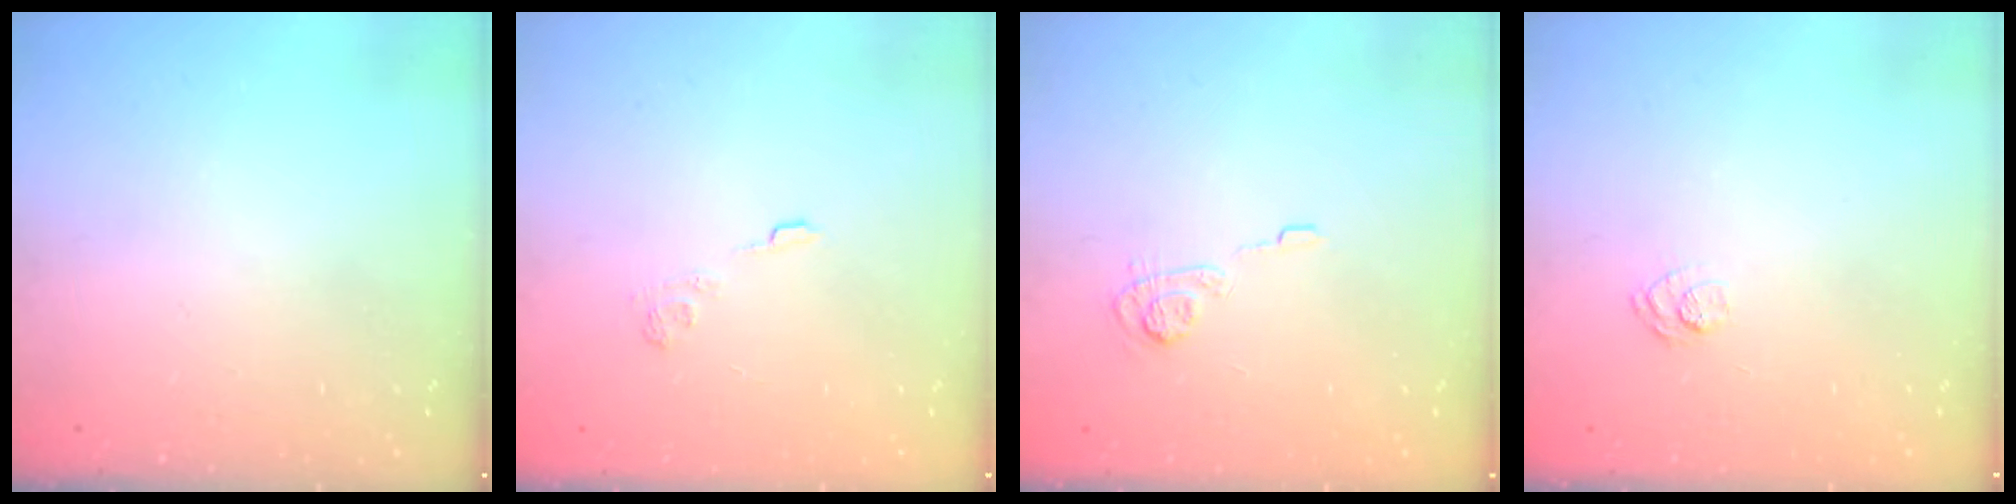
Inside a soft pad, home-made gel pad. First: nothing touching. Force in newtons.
{"total": 5.0, "press": 4.9, "slide": 1.3}
{"total": 5.8, "press": 5.6, "slide": 1.6}
{"total": 7.6, "press": 7.5, "slide": 1.2}